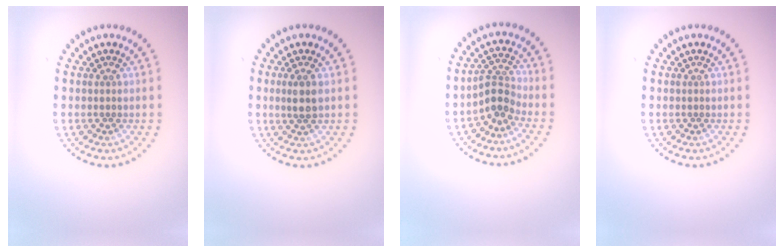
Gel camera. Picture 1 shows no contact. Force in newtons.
{"total": 1.8, "press": 1.7, "slide": 0.7}
{"total": 2.5, "press": 1.7, "slide": 1.8}
{"total": 0.0}